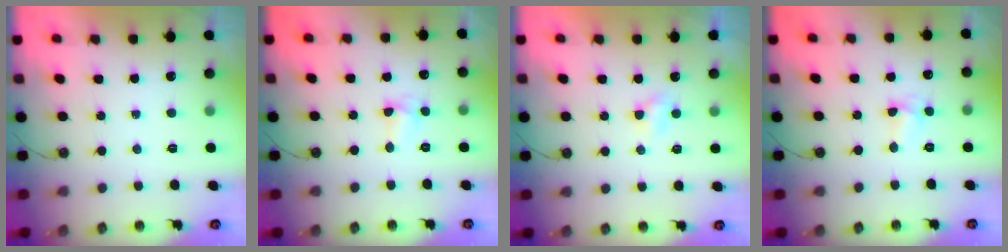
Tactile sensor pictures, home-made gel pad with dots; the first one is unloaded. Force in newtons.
{"total": 3.9, "press": 3.8, "slide": 0.4}
{"total": 2.0, "press": 2.0, "slide": 0.3}
{"total": 3.9, "press": 3.8, "slide": 0.4}